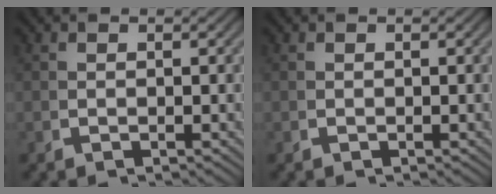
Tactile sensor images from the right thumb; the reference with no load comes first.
{"total": 0.0}